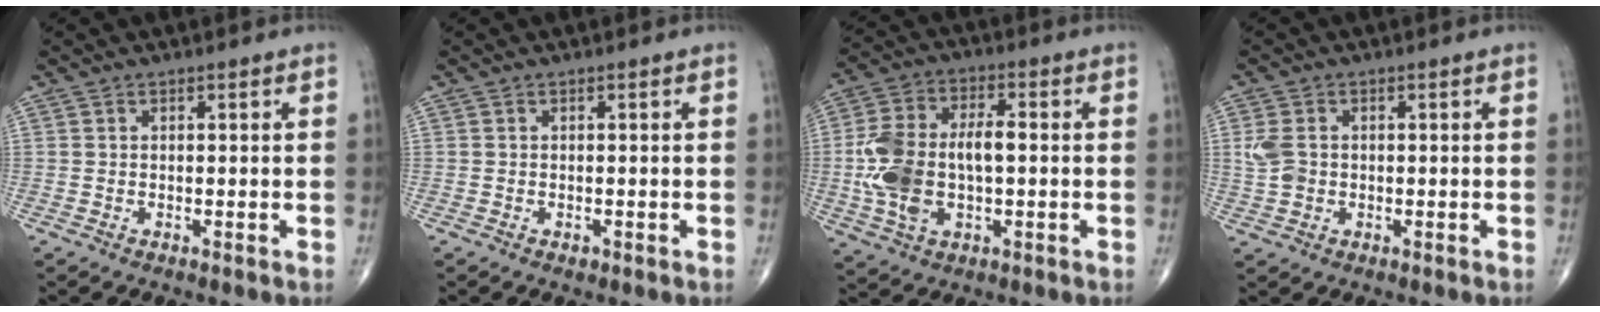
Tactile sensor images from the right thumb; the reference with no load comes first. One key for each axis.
{"total": 0.5, "fx": -0.3, "fy": 0.4, "fz": 0.3, "tx": -0.002, "ty": 0.001, "tz": -0.004}
{"total": 14.8, "fx": -0.9, "fy": 8.2, "fz": 12.3, "tx": -0.252, "ty": 0.024, "tz": -0.013}
{"total": 4.1, "fx": 0.1, "fy": 3.2, "fz": 2.6, "tx": -0.054, "ty": 0.005, "tz": 0.005}